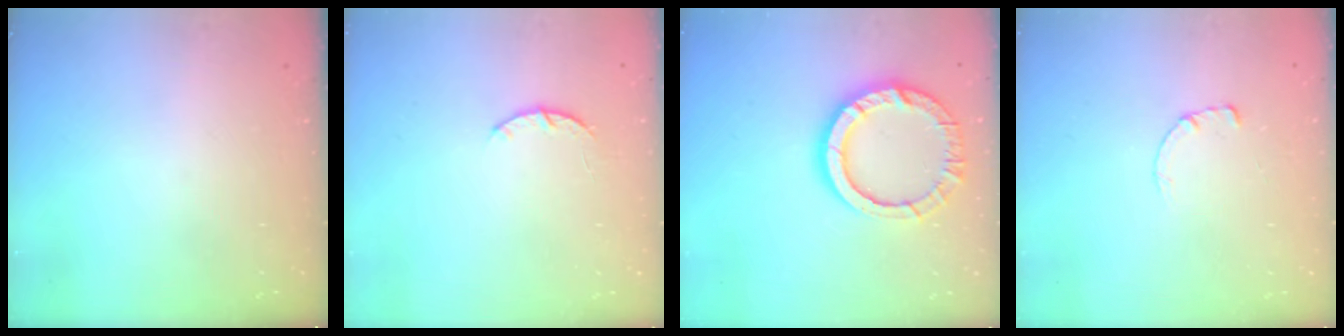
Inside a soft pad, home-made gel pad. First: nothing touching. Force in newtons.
{"total": 3.0, "press": 2.9, "slide": 0.5}
{"total": 13.5, "press": 13.5, "slide": 1.3}
{"total": 0.7, "press": 0.6, "slide": 0.2}